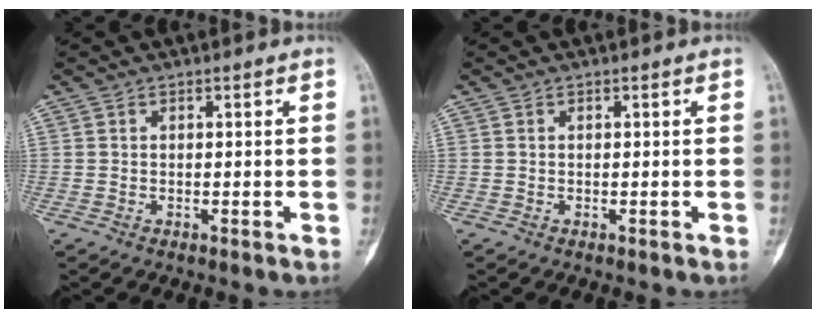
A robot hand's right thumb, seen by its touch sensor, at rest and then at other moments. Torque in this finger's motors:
{"motor_torque": [1.88, 1.88, 0.00, 0.00, 0.00]}